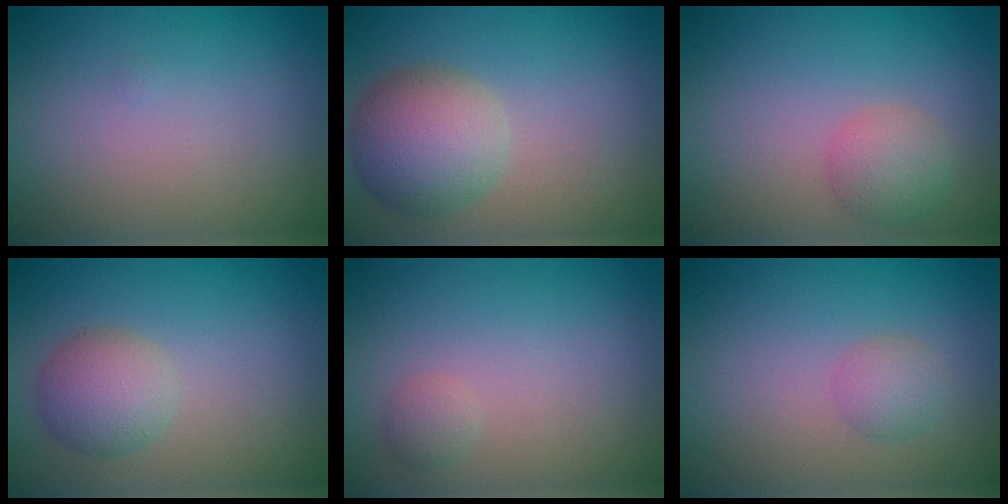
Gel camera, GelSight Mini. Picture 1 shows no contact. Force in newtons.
{"total": 5.5, "press": 5.5, "slide": 0.3}
{"total": 2.5, "press": 2.5, "slide": 0.1}
{"total": 3.4, "press": 3.4, "slide": 0.0}
{"total": 1.0, "press": 1.0, "slide": 0.1}
{"total": 1.6, "press": 1.6, "slide": 0.0}